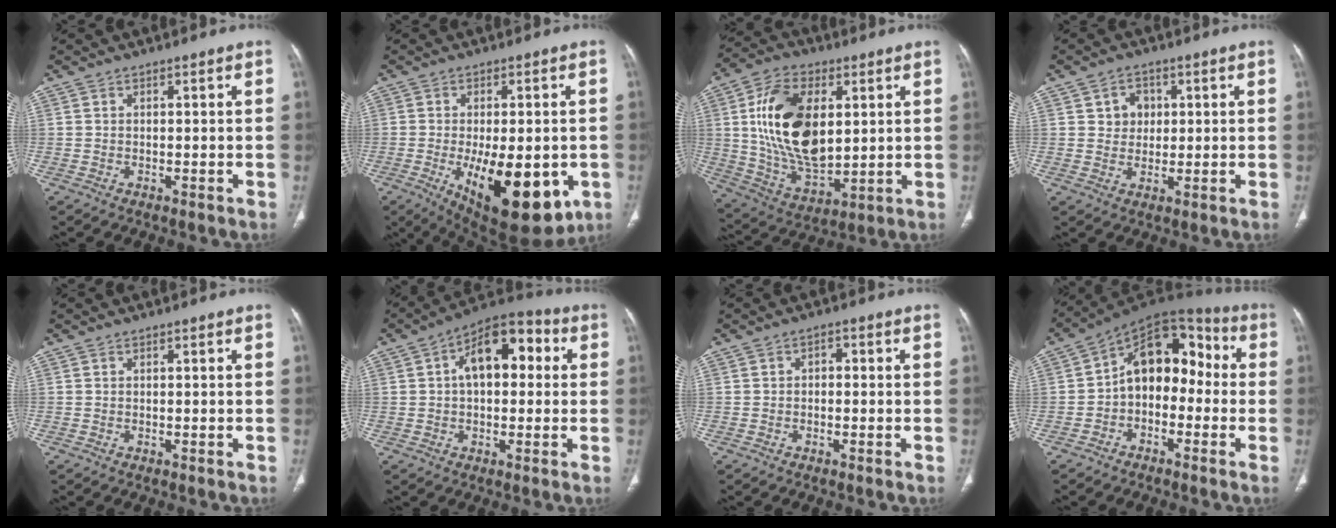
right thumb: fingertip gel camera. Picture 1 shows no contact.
{"total": 18.6, "force": [-5.2, 8.4, 15.8], "torque": [-0.206, -0.015, -0.051]}
{"total": 20.5, "force": [3.9, 11.8, 16.3], "torque": [-0.281, -0.015, 0.079]}
{"total": 4.5, "force": [1.3, 3.9, 1.9], "torque": [-0.004, -0.001, 0.020]}
{"total": 0.0}
{"total": 13.2, "force": [2.5, 7.4, 10.7], "torque": [-0.141, 0.033, 0.029]}
{"total": 1.8, "force": [-0.2, 1.2, 1.2], "torque": [-0.010, 0.009, -0.009]}
{"total": 13.5, "force": [-1.2, 9.2, 9.8], "torque": [-0.107, 0.054, -0.039]}